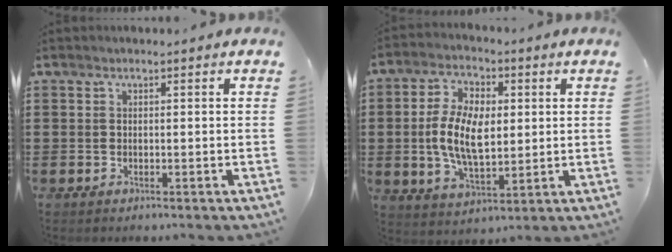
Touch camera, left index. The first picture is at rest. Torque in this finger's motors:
{"motor_torque": [0.72, -0.62, 0.37, 0.08]}